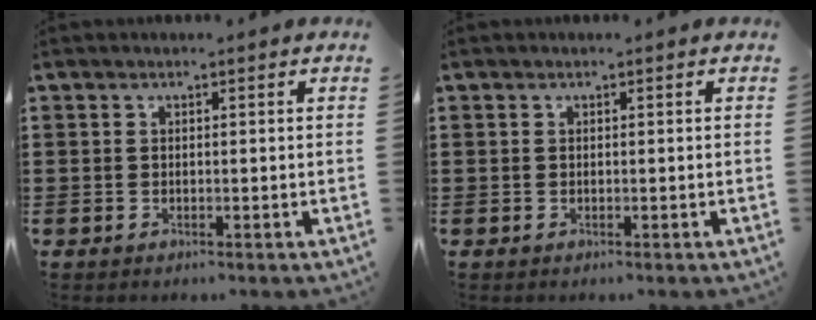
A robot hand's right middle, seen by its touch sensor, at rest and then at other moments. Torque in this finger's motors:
{"motor_torque": [0.81, -0.61, -0.06, 0.00]}